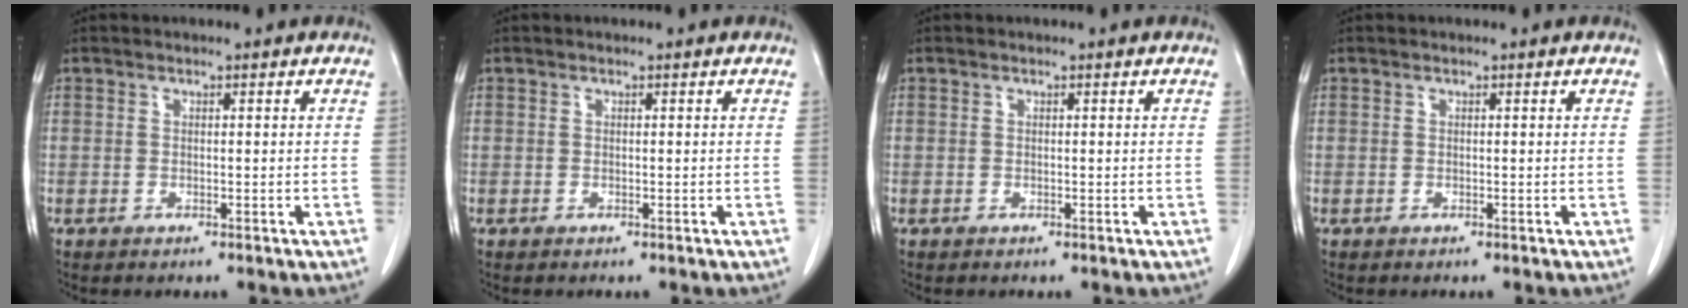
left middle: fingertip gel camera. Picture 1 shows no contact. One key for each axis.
{"total": 0.0}
{"total": 0.0}
{"total": 0.0}